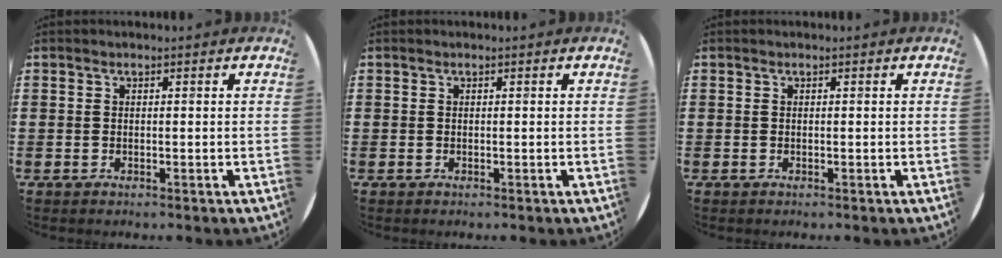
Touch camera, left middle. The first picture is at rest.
{"total": 0.0}
{"total": 0.0}